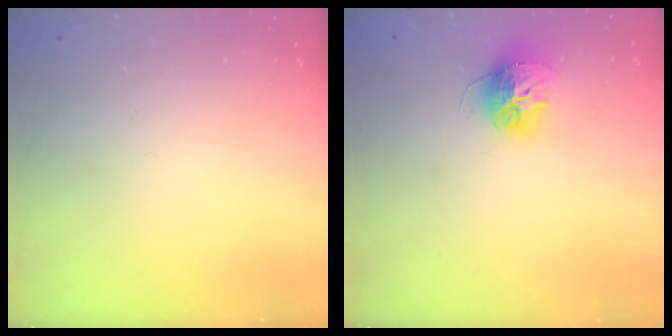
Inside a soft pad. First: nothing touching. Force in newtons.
{"total": 12.1, "press": 12.0, "slide": 1.0}